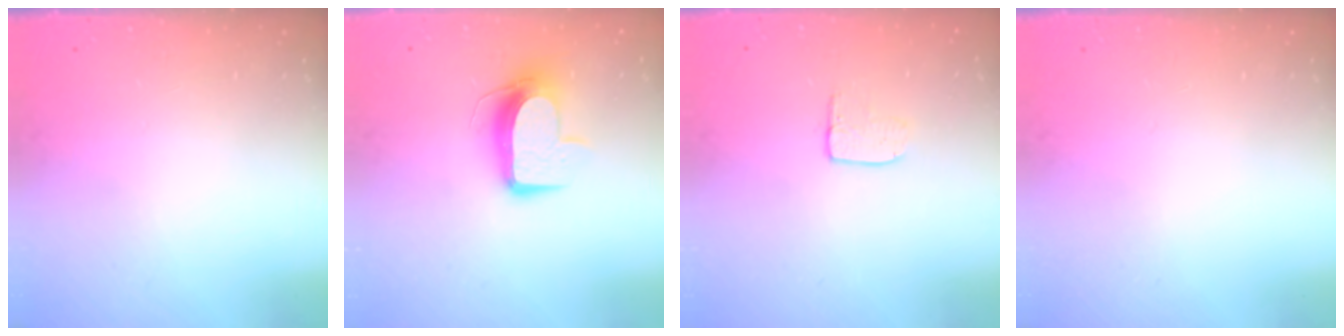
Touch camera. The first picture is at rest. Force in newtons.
{"total": 11.1, "press": 11.0, "slide": 1.0}
{"total": 6.1, "press": 6.1, "slide": 0.4}
{"total": 0.0}